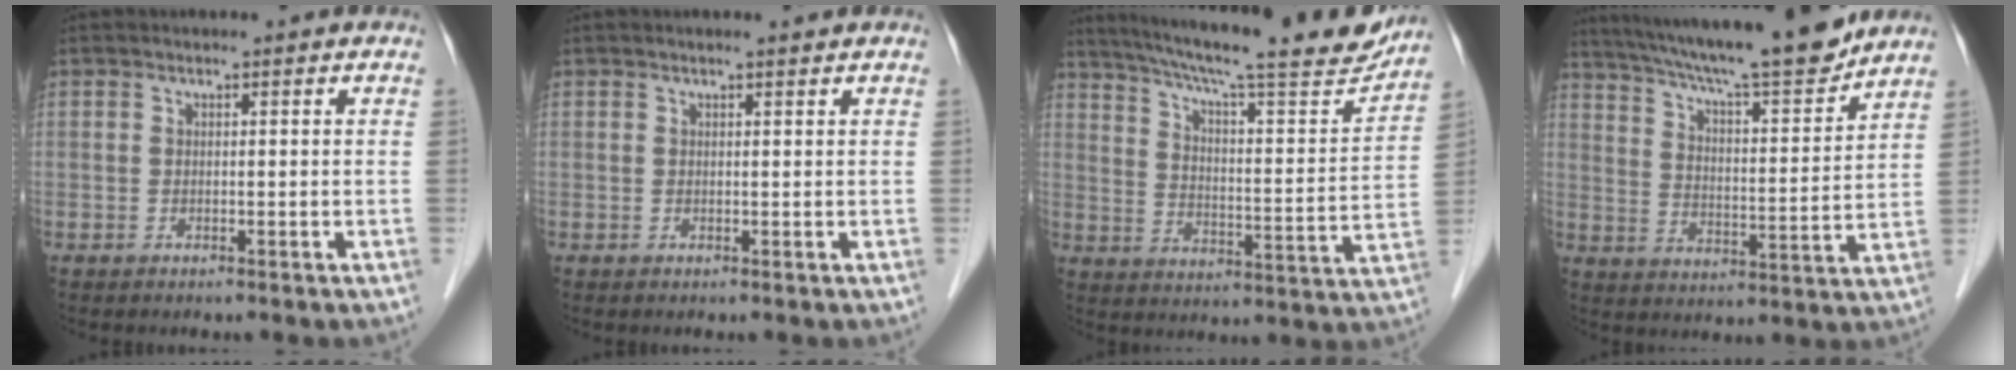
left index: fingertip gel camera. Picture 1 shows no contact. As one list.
[{"total": 1.0, "force": [0.9, -0.1, 0.5], "torque": [-0.010, 0.004, 0.017]}, {"total": 25.1, "force": [21.8, 2.7, 12.1], "torque": [-0.193, -0.022, 0.296]}, {"total": 19.5, "force": [17.1, 0.8, 9.3], "torque": [-0.156, -0.001, 0.261]}]